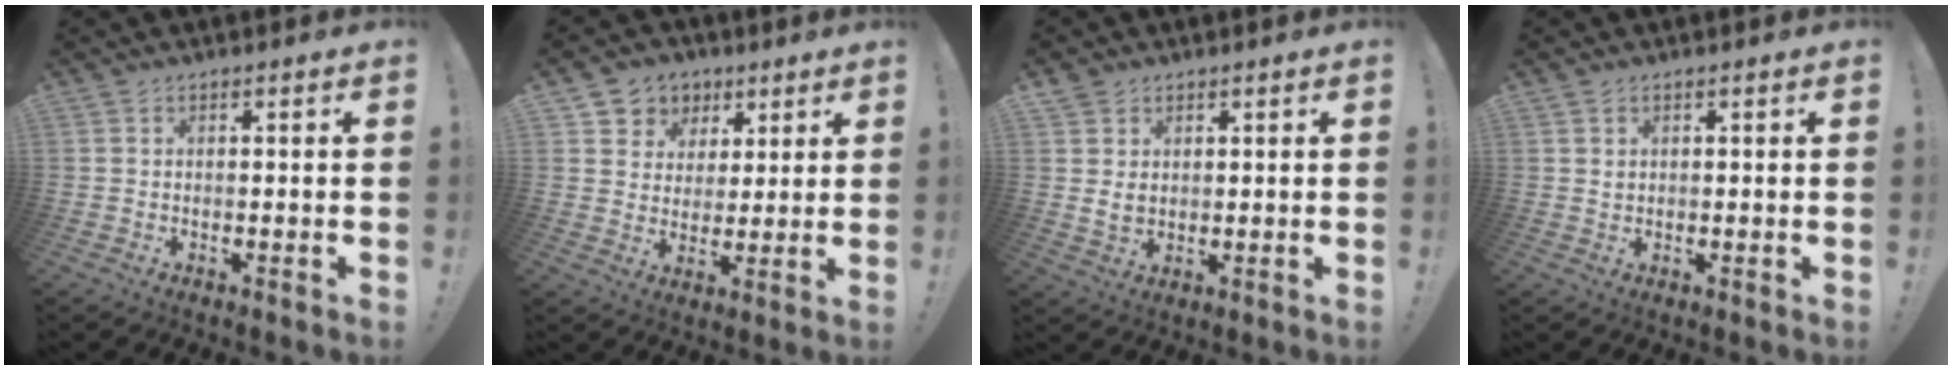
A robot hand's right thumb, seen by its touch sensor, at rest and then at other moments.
{"total": 7.4, "force": [2.7, 6.8, 1.1], "torque": [-0.006, -0.023, 0.056]}
{"total": 4.6, "force": [1.8, 3.6, 2.2], "torque": [-0.023, -0.008, 0.034]}
{"total": 1.0, "force": [0.6, 0.8, 0.1], "torque": [0.006, 0.000, 0.010]}